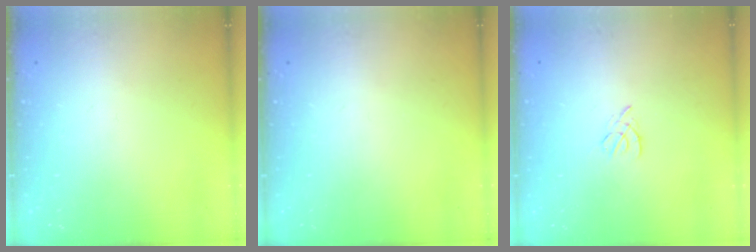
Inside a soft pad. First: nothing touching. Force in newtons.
{"total": 0.0}
{"total": 2.0, "press": 1.9, "slide": 0.5}